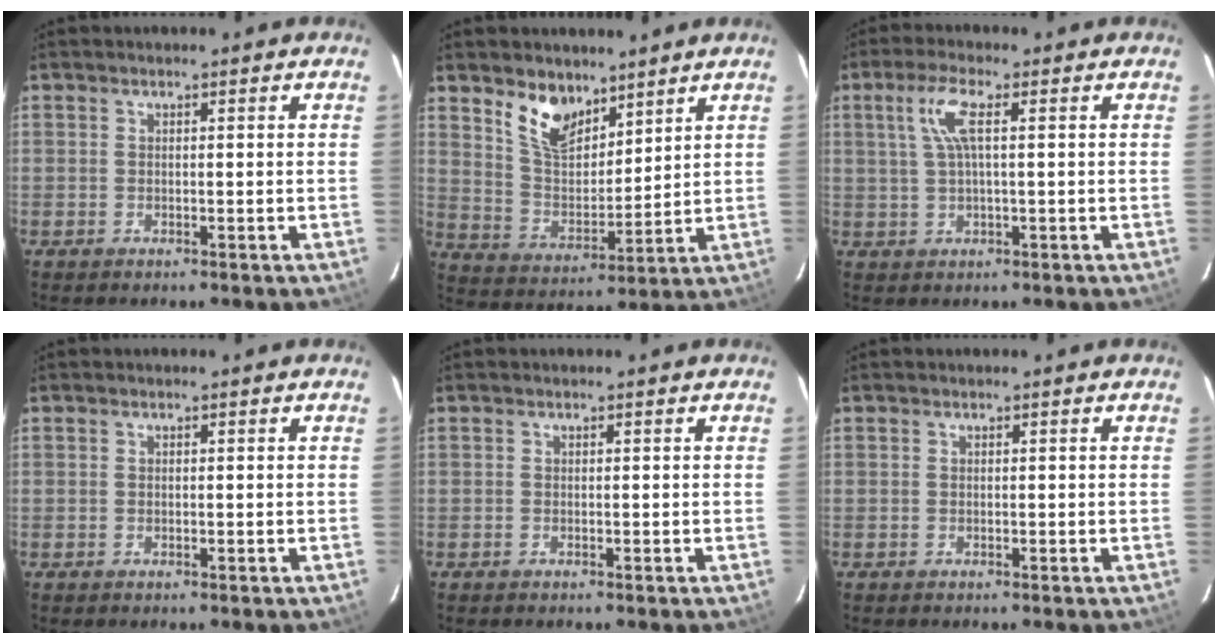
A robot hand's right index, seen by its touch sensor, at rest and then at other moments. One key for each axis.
{"total": 10.1, "fx": 7.2, "fy": 5.0, "fz": 5.1, "tx": -0.096, "ty": 0.000, "tz": 0.141}
{"total": 5.4, "fx": 1.4, "fy": 0.8, "fz": 5.1, "tx": -0.104, "ty": 0.005, "tz": 0.030}
{"total": 0.0}
{"total": 0.0}
{"total": 0.0}